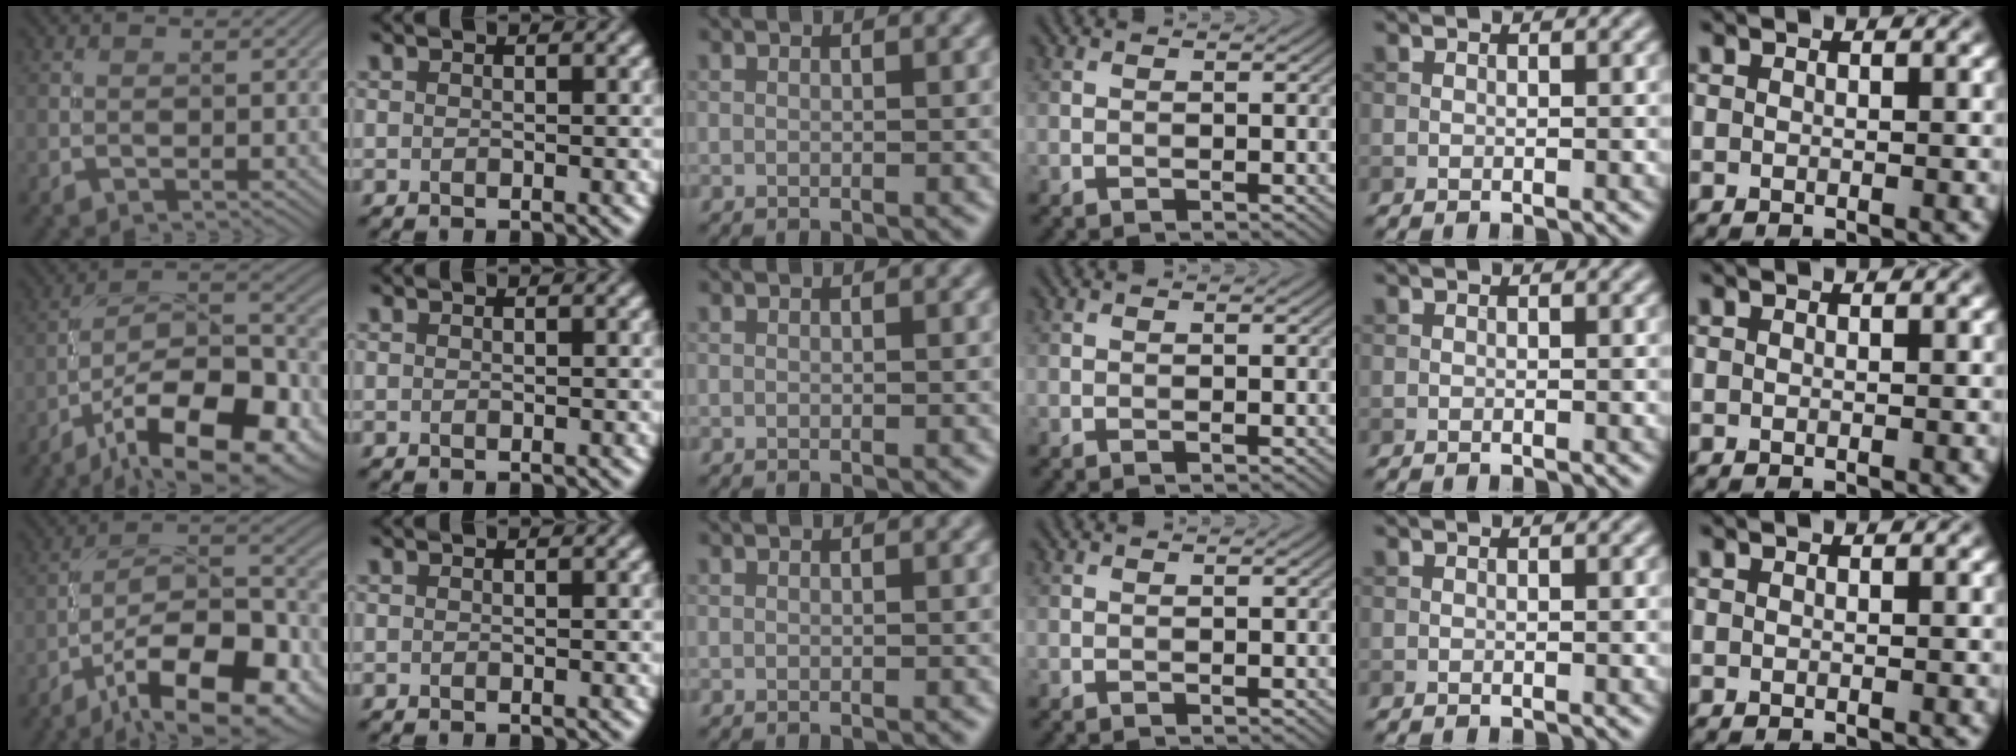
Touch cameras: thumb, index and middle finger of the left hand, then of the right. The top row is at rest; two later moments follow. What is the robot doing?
{"motion": "screw", "object": "medicine bottle"}